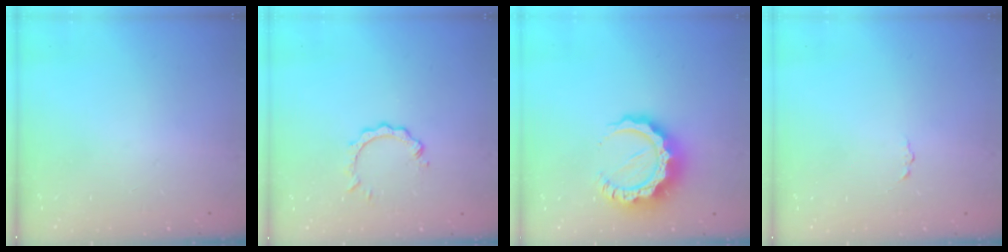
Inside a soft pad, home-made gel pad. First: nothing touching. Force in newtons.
{"total": 3.4, "press": 3.4, "slide": 0.5}
{"total": 12.1, "press": 12.0, "slide": 1.3}
{"total": 1.6, "press": 1.6, "slide": 0.1}